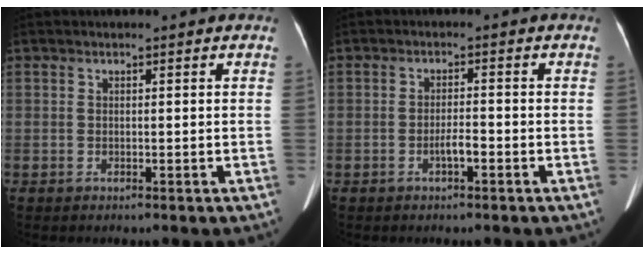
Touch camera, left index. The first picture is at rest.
{"total": 2.2, "force": [-1.1, 0.4, 1.8], "torque": [-0.031, 0.002, -0.020]}